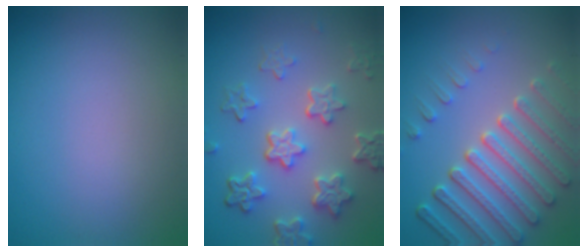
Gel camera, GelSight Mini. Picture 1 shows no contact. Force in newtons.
{"total": 6.0, "press": 4.5, "slide": 4.0}
{"total": 6.3, "press": 5.2, "slide": 3.6}